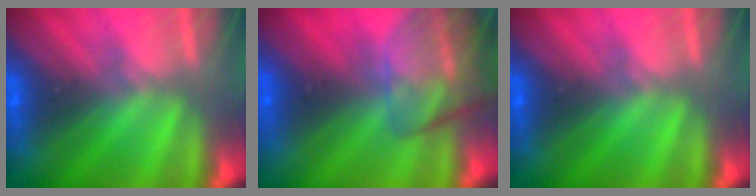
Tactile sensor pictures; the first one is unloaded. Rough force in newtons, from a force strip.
{"total": 8.7}
{"total": 0.0}